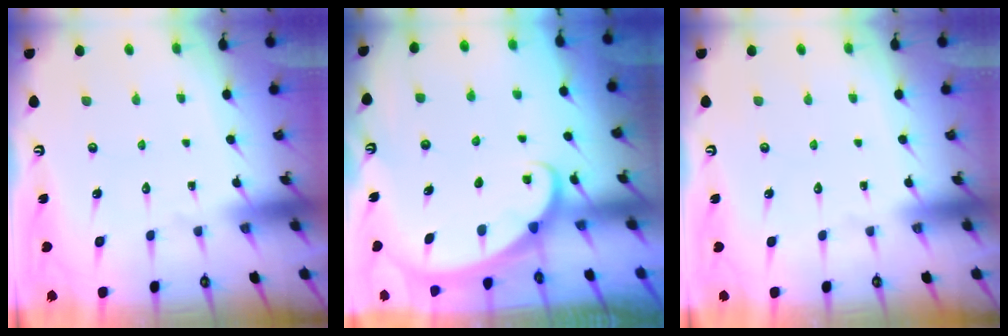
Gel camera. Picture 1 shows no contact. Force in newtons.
{"total": 1.7, "press": 1.7, "slide": 0.1}
{"total": 0.0}